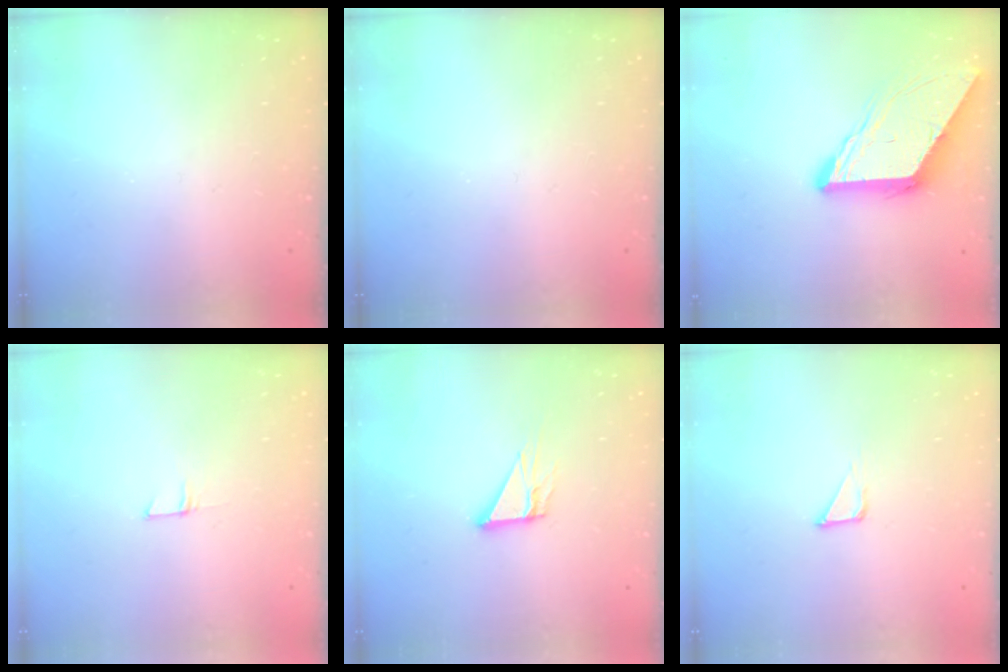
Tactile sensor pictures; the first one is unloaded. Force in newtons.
{"total": 0.0}
{"total": 8.8, "press": 8.8, "slide": 1.0}
{"total": 5.6, "press": 5.6, "slide": 0.5}
{"total": 4.8, "press": 4.8, "slide": 0.2}
{"total": 2.8, "press": 2.8, "slide": 0.1}